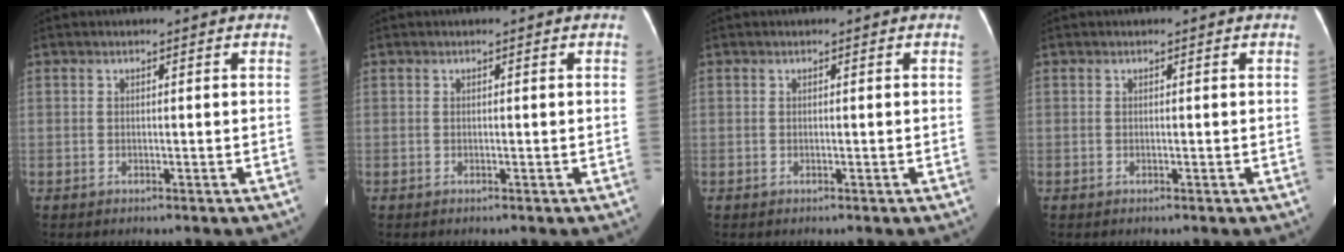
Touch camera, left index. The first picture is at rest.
{"total": 0.0}
{"total": 0.0}
{"total": 0.0}